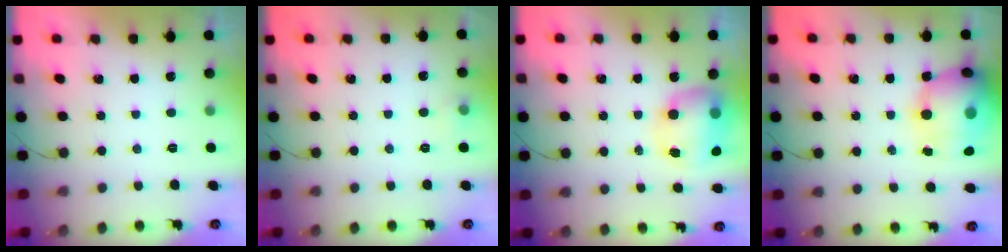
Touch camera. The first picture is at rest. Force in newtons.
{"total": 5.4, "press": 5.3, "slide": 1.2}
{"total": 10.8, "press": 10.5, "slide": 2.6}
{"total": 24.2, "press": 23.7, "slide": 5.0}